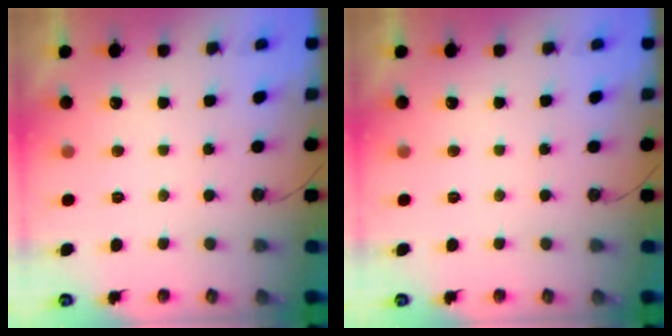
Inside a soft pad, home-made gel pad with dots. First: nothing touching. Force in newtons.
{"total": 0.0}